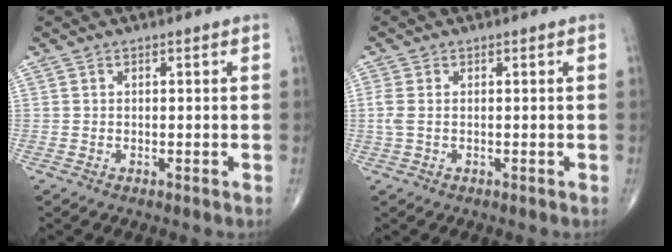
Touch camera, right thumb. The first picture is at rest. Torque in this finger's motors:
{"motor_torque": [-0.24, -0.23, 0.35, 0.11, -0.06]}